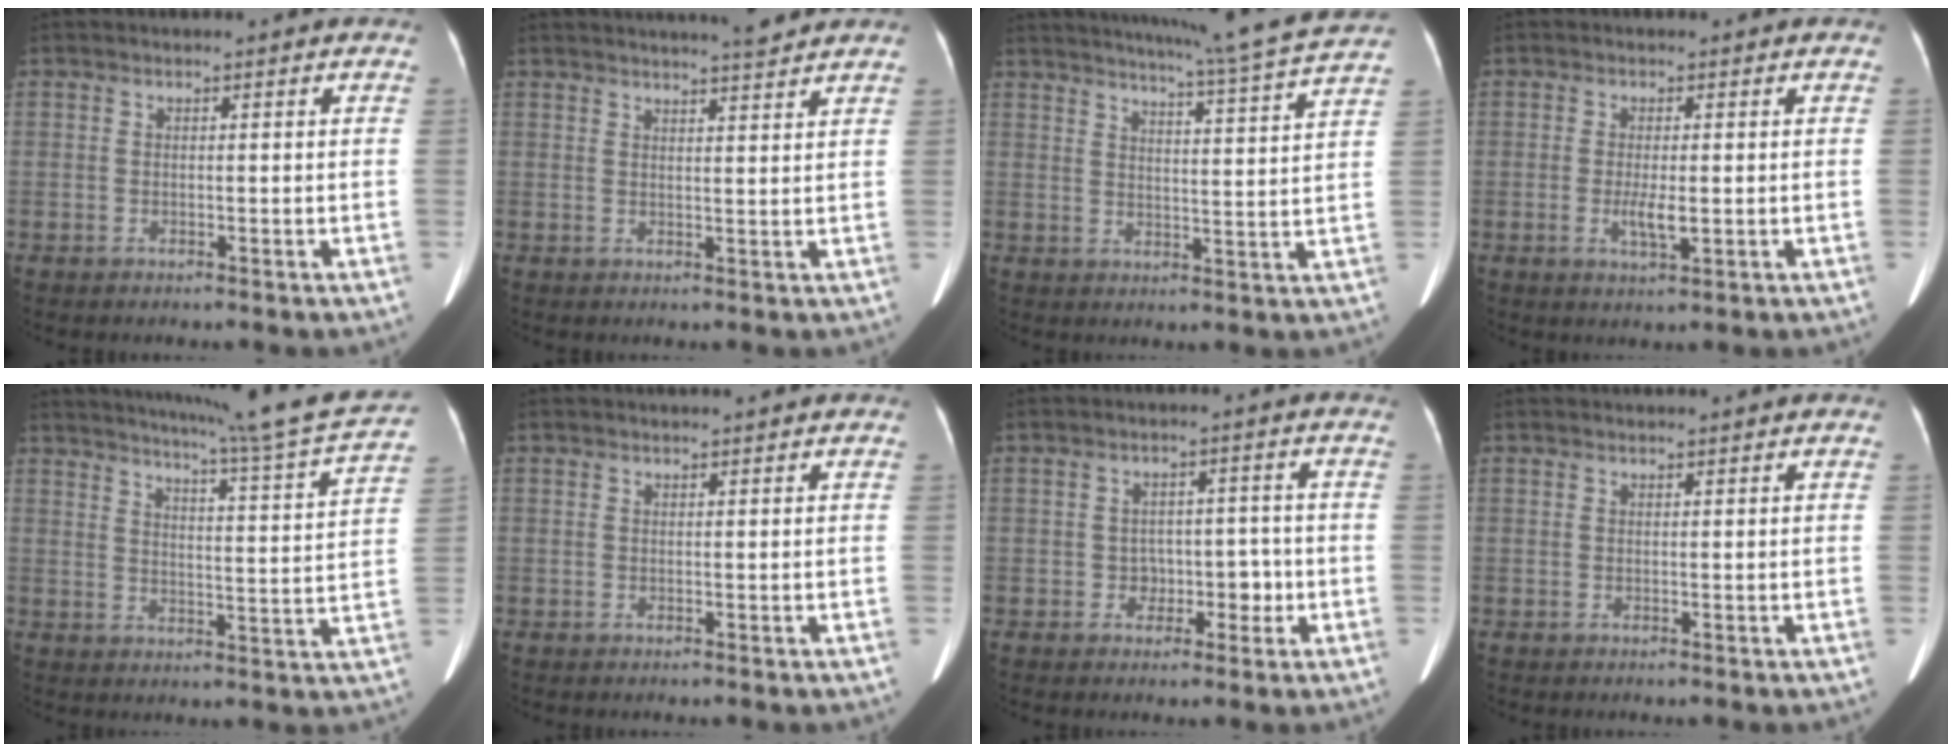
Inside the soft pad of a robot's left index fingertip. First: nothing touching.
{"total": 6.4, "force": [5.9, -0.4, 2.4], "torque": [-0.040, 0.002, 0.077]}
{"total": 15.5, "force": [14.0, -2.3, 6.2], "torque": [-0.105, -0.041, 0.175]}
{"total": 2.9, "force": [-0.5, 0.7, 2.8], "torque": [-0.056, -0.006, -0.007]}
{"total": 20.6, "force": [18.6, -1.5, 8.8], "torque": [-0.141, -0.056, 0.232]}
{"total": 1.9, "force": [1.7, -0.1, 0.8], "torque": [-0.009, 0.012, 0.025]}
{"total": 3.9, "force": [-1.2, 3.0, 2.2], "torque": [-0.024, 0.018, -0.013]}
{"total": 2.1, "force": [2.0, 0.0, 0.8], "torque": [-0.008, 0.022, 0.029]}